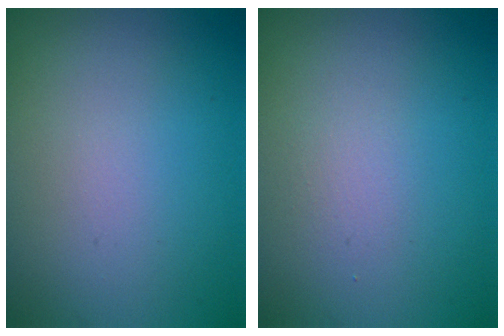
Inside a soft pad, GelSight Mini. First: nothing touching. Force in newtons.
{"total": 0.9, "press": 0.9, "slide": 0.0}